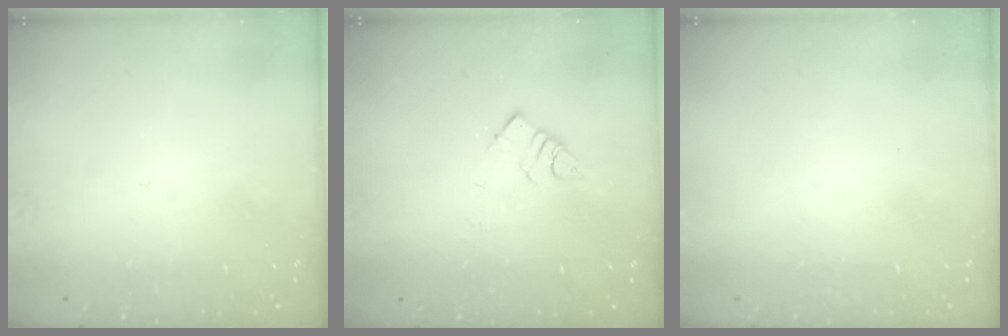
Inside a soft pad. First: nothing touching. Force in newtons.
{"total": 4.6, "press": 4.6, "slide": 0.2}
{"total": 1.7, "press": 1.7, "slide": 0.1}